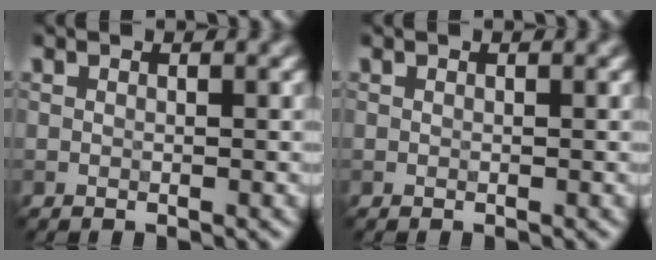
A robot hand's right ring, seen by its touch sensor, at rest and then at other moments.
{"total": 0.0}